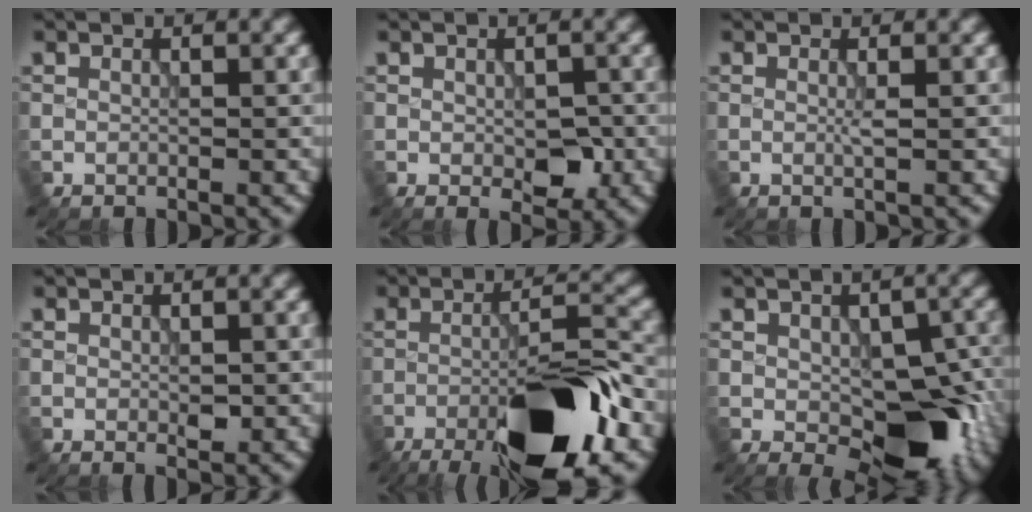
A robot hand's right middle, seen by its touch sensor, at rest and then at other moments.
{"total": 3.1, "force": [-0.7, 1.6, 2.6], "torque": [-0.039, -0.009, -0.007]}
{"total": 0.7, "force": [0.0, -0.3, 0.7], "torque": [-0.011, -0.001, -0.002]}
{"total": 1.4, "force": [-0.3, 0.6, 1.2], "torque": [-0.016, -0.005, -0.001]}
{"total": 13.3, "force": [-7.1, 3.5, 10.7], "torque": [-0.177, 0.000, -0.118]}
{"total": 9.0, "force": [-2.0, 5.0, 7.2], "torque": [-0.110, -0.019, -0.024]}